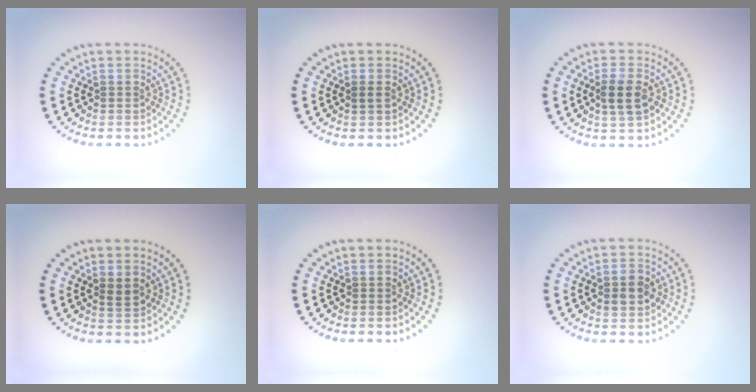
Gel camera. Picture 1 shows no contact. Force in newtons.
{"total": 0.7, "press": 0.6, "slide": 0.2}
{"total": 2.9, "press": 2.8, "slide": 0.9}
{"total": 1.4, "press": 1.3, "slide": 0.4}
{"total": 0.0}
{"total": 2.8, "press": 2.8, "slide": 0.1}